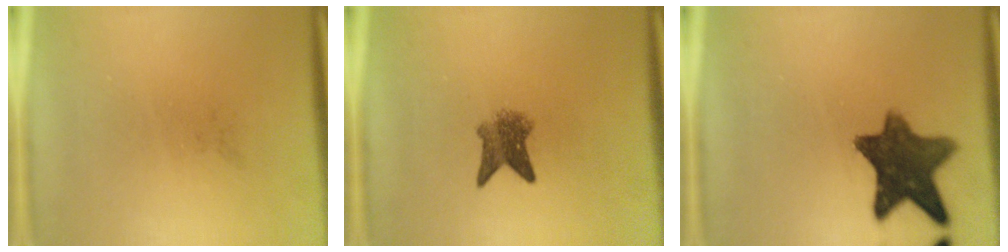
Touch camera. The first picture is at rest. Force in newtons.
{"total": 3.9}
{"total": 11.0}